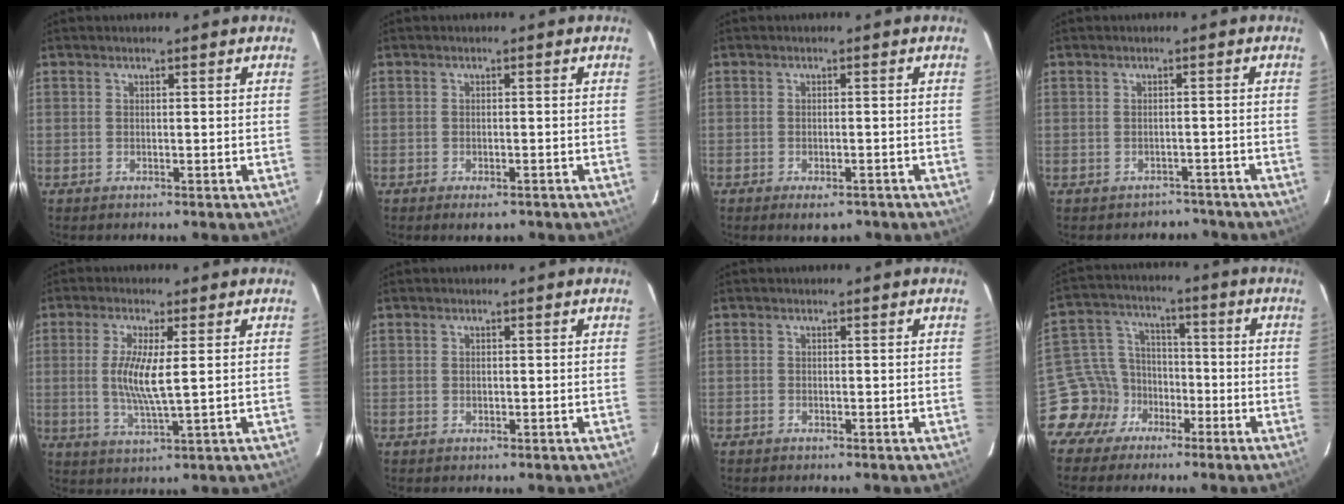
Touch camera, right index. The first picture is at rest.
{"total": 2.7, "force": [-1.9, 1.1, 1.6], "torque": [-0.031, -0.006, -0.025]}
{"total": 3.8, "force": [-2.7, 1.6, 2.2], "torque": [-0.044, -0.008, -0.036]}
{"total": 3.8, "force": [-3.1, 2.1, -0.4], "torque": [0.013, 0.020, -0.034]}
{"total": 7.4, "force": [0.5, 0.8, 7.3], "torque": [-0.143, -0.010, 0.009]}
{"total": 0.5, "force": [0.0, 0.5, 0.1], "torque": [-0.001, 0.000, 0.002]}
{"total": 0.6, "force": [-0.5, 0.3, 0.0], "torque": [-0.002, 0.002, -0.011]}
{"total": 9.8, "force": [-6.0, 7.6, 1.3], "torque": [-0.040, 0.037, -0.107]}